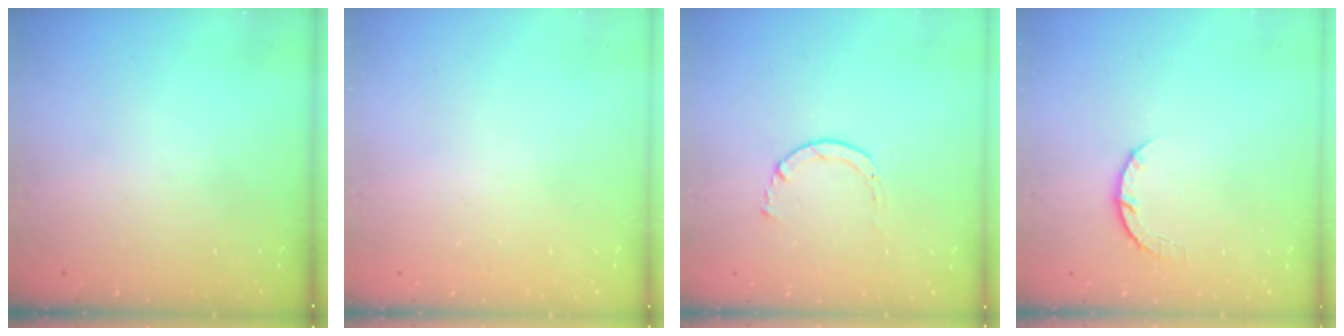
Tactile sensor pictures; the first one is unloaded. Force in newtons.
{"total": 2.5, "press": 2.5, "slide": 0.2}
{"total": 2.0, "press": 1.9, "slide": 0.3}
{"total": 5.2, "press": 5.1, "slide": 0.7}